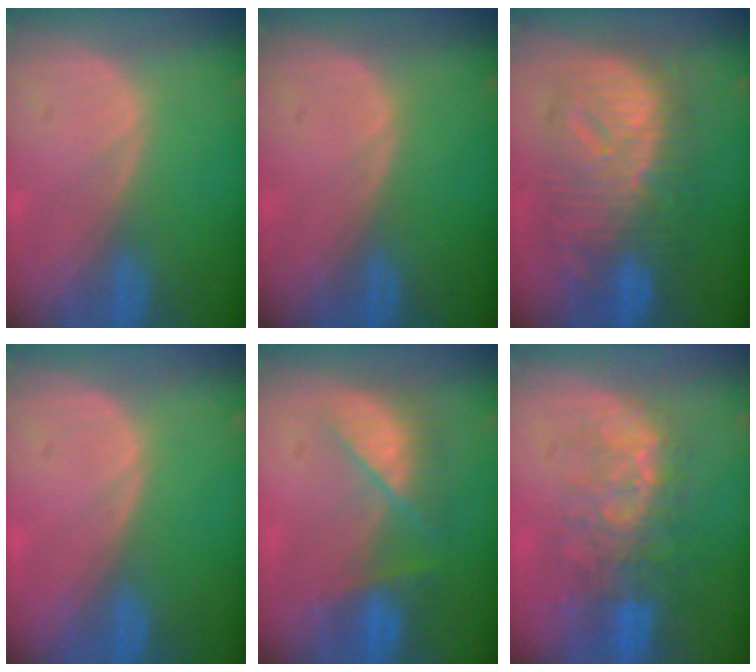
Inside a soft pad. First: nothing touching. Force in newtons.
{"total": 0.0}
{"total": 12.5, "press": 12.4, "slide": 1.3}
{"total": 0.0}
{"total": 7.3, "press": 6.8, "slide": 2.7}
{"total": 9.9, "press": 8.5, "slide": 5.1}